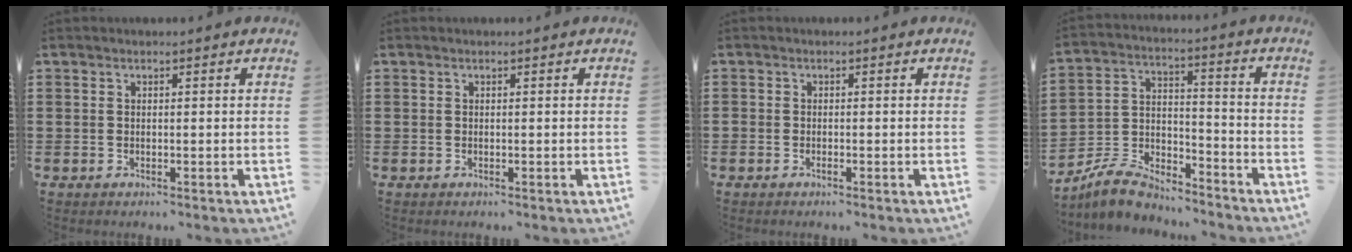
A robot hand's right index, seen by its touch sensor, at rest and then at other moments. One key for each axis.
{"total": 0.0}
{"total": 0.6, "fx": -0.4, "fy": 0.3, "fz": 0.3, "tx": -0.007, "ty": -0.002, "tz": -0.008}
{"total": 7.5, "fx": -6.9, "fy": 2.2, "fz": 1.7, "tx": -0.048, "ty": 0.012, "tz": -0.138}